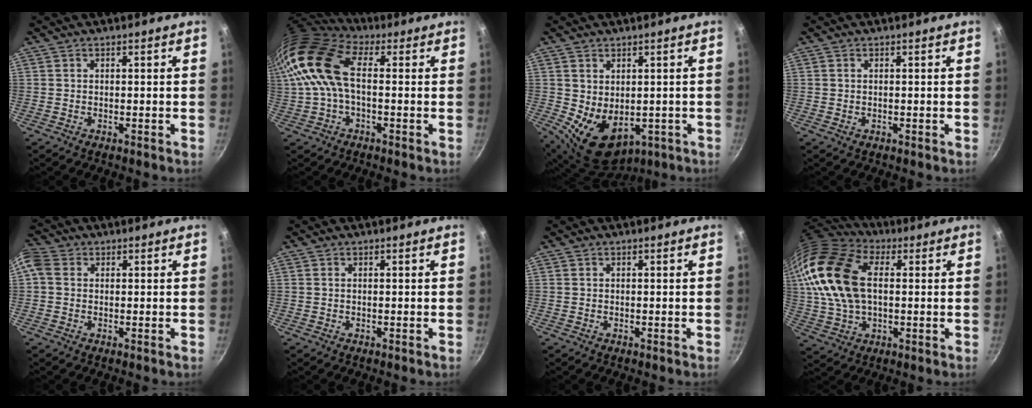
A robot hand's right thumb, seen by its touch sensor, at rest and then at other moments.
{"total": 13.6, "force": [1.9, 7.4, 11.3], "torque": [-0.215, 0.023, 0.024]}
{"total": 9.9, "force": [-0.5, 7.1, 6.9], "torque": [-0.094, -0.020, 0.018]}
{"total": 0.0}
{"total": 3.6, "force": [0.5, 3.0, 2.0], "torque": [-0.041, 0.010, -0.003]}
{"total": 0.0}
{"total": 0.0}
{"total": 20.7, "force": [3.5, 12.9, 15.8], "torque": [-0.304, 0.017, 0.057]}